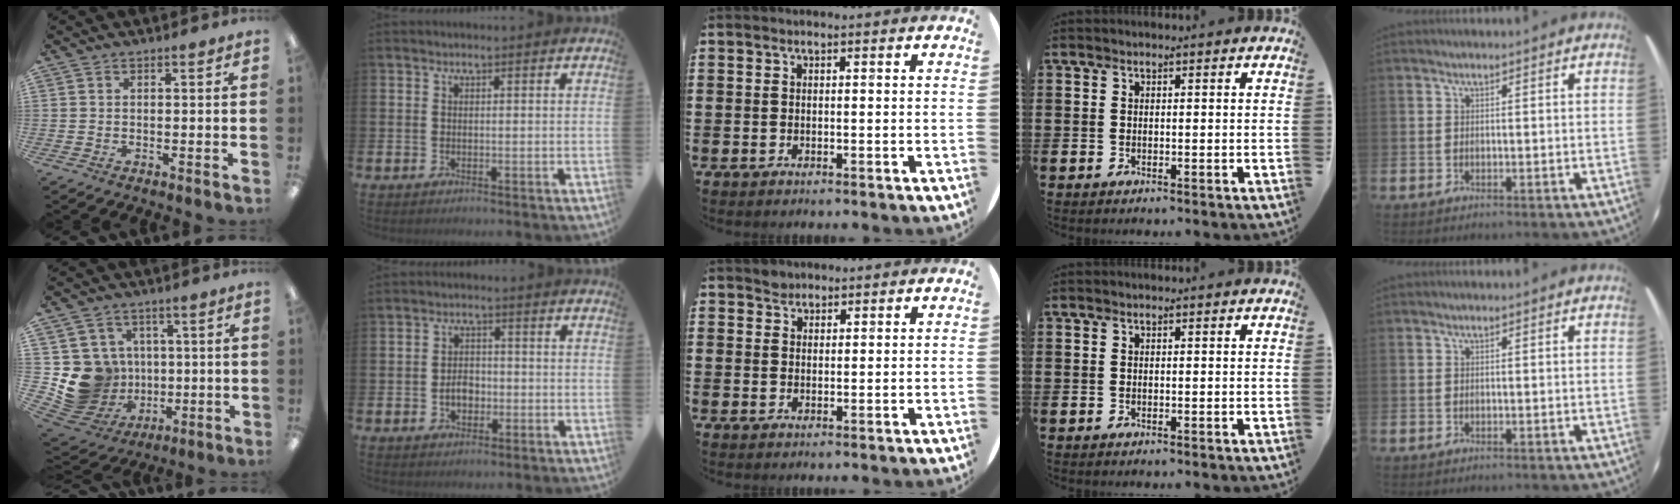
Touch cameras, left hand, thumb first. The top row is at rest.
{"thumb": {"total": 13.7, "force": [0.0, 13.3, 3.4], "torque": [-0.099, -0.008, 0.029]}, "index": {"total": 3.2, "force": [-0.8, 2.3, 2.0], "torque": [-0.022, -0.003, -0.022]}, "middle": {"total": 1.7, "force": [1.5, 0.8, -0.1], "torque": [0.009, -0.002, 0.028]}}